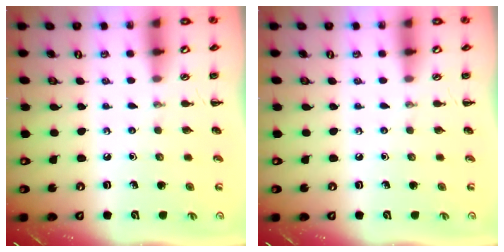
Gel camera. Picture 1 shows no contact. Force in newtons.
{"total": 0.0}